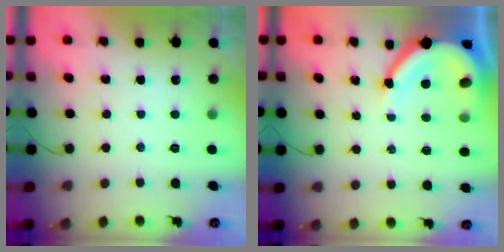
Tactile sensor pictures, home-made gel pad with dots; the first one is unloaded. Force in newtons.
{"total": 9.6, "press": 9.5, "slide": 1.1}